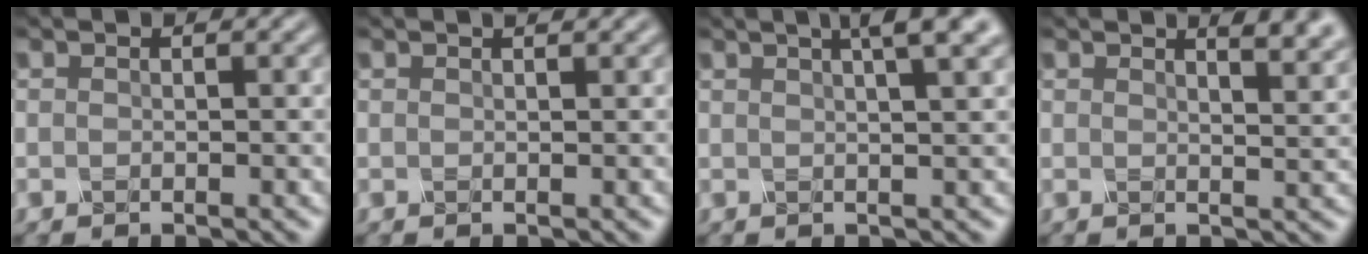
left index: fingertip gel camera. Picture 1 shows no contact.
{"total": 0.7, "force": [0.6, 0.1, 0.4], "torque": [-0.009, -0.002, 0.002]}
{"total": 5.3, "force": [3.0, 1.5, 4.1], "torque": [-0.032, 0.024, 0.013]}
{"total": 4.7, "force": [3.2, 1.7, 3.0], "torque": [-0.015, 0.024, 0.019]}